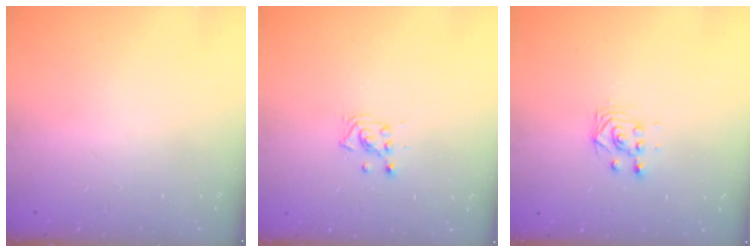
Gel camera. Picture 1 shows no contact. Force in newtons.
{"total": 3.1, "press": 3.1, "slide": 0.4}
{"total": 3.1, "press": 2.7, "slide": 1.5}